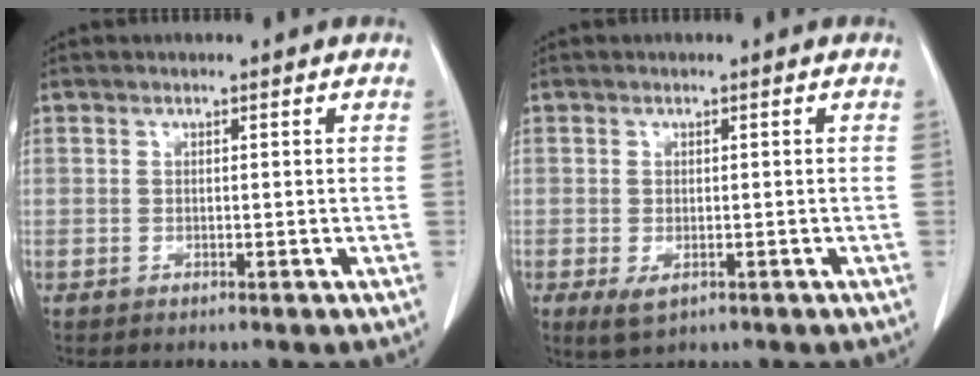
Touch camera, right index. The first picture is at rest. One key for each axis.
{"total": 2.7, "fx": -1.1, "fy": 1.4, "fz": 2.1, "tx": -0.039, "ty": -0.007, "tz": -0.009}